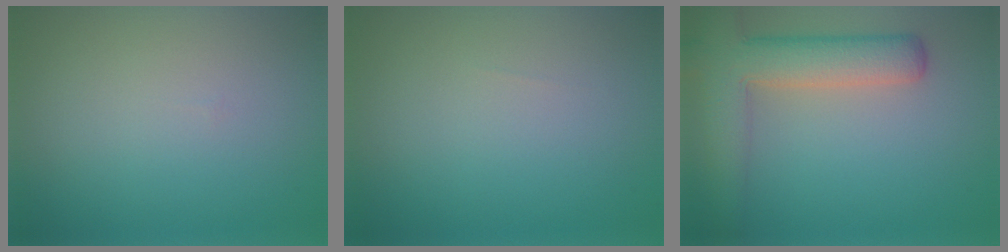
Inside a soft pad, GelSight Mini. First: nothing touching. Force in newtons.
{"total": 0.0}
{"total": 6.8, "press": 6.7, "slide": 0.6}